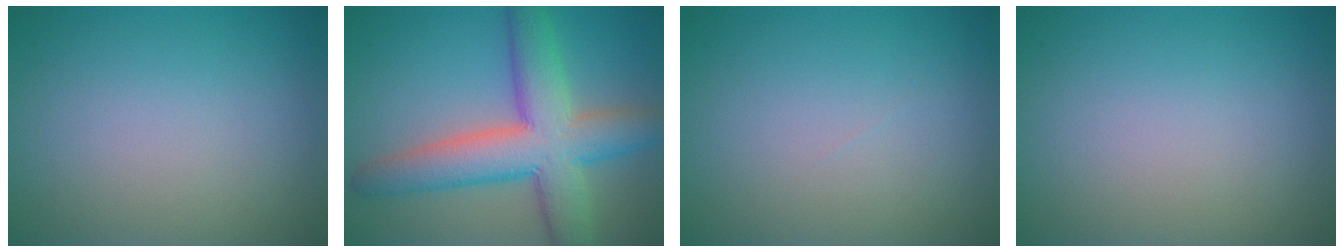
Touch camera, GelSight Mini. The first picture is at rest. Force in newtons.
{"total": 9.0, "press": 9.0, "slide": 0.6}
{"total": 0.0}
{"total": 0.0}